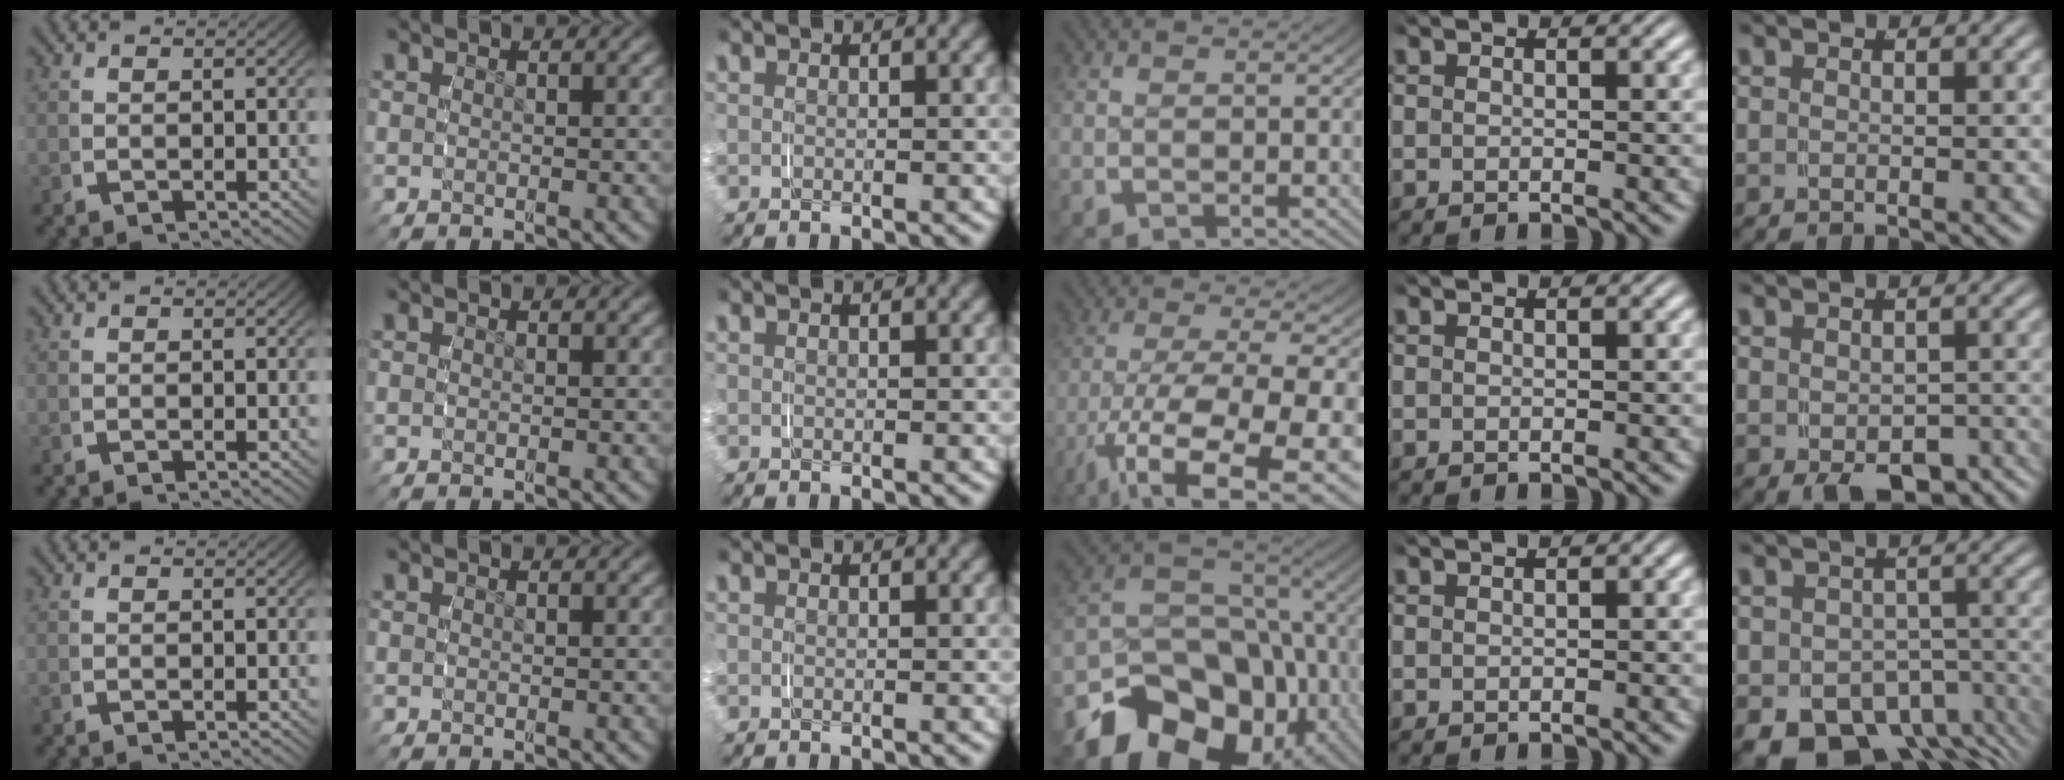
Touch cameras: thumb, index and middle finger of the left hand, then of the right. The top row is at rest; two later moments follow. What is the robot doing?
{"motion": "grasp_and_lifting", "object": "shoes"}